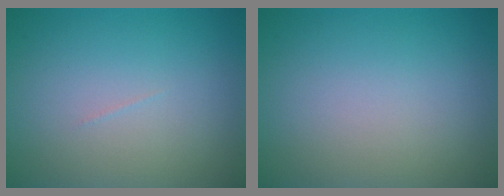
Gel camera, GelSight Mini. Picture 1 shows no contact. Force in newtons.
{"total": 0.0}